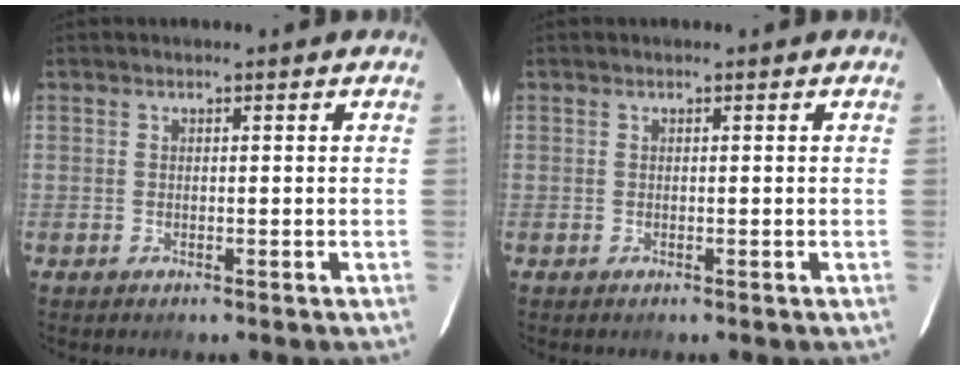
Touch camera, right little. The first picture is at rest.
{"total": 0.0}